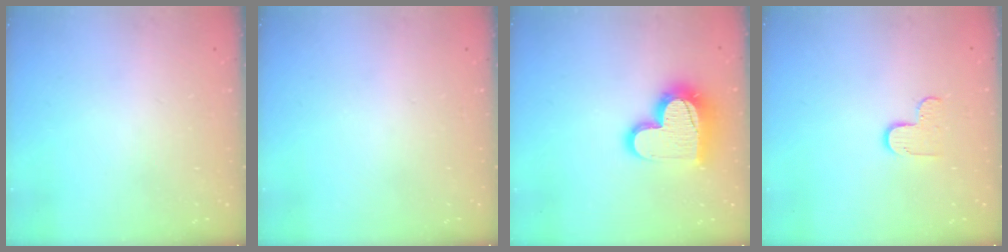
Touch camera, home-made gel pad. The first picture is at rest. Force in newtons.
{"total": 0.0}
{"total": 16.7, "press": 16.7, "slide": 1.4}
{"total": 5.7, "press": 5.7, "slide": 0.3}